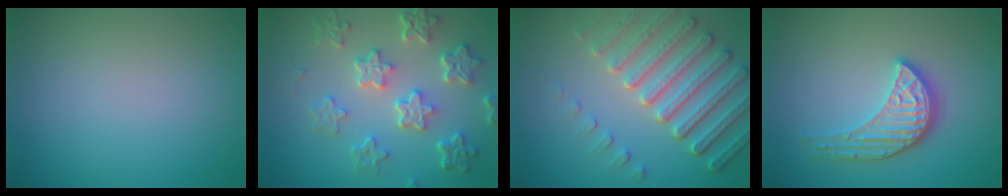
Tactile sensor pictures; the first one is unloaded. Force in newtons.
{"total": 6.1, "press": 4.7, "slide": 4.0}
{"total": 6.9, "press": 5.3, "slide": 4.5}
{"total": 3.9, "press": 3.5, "slide": 1.6}